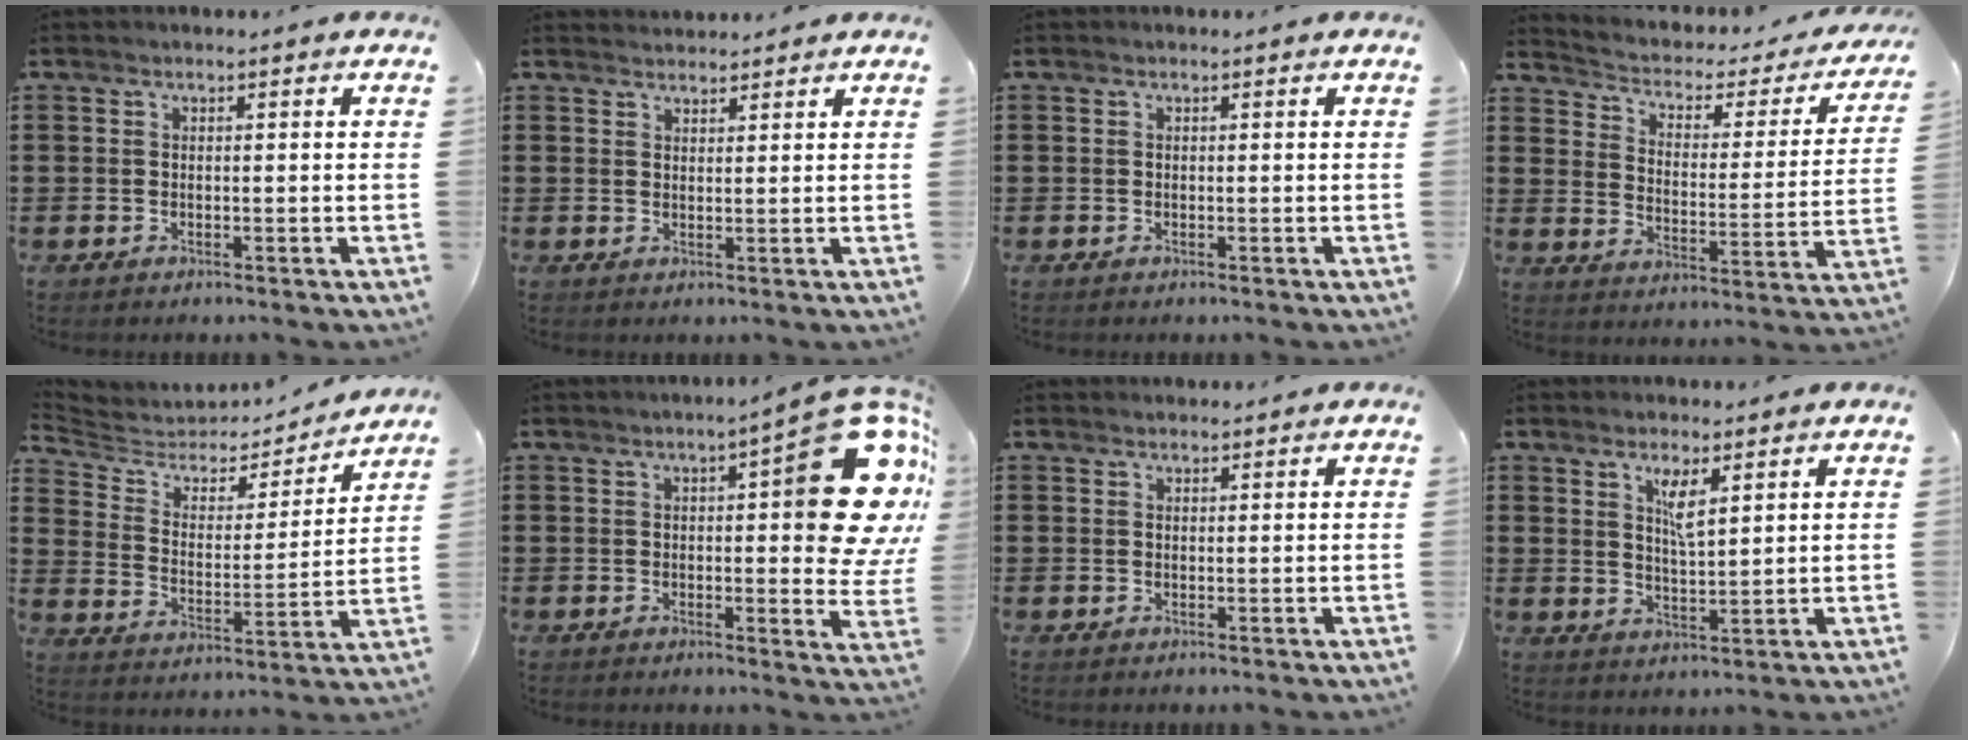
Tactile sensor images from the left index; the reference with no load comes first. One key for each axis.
{"total": 1.6, "fx": 1.6, "fy": 0.2, "fz": -0.2, "tx": -0.001, "ty": 0.001, "tz": 0.032}
{"total": 0.0}
{"total": 2.2, "fx": 1.1, "fy": 1.5, "fz": 1.1, "tx": -0.035, "ty": -0.016, "tz": 0.009}
{"total": 4.6, "fx": 3.9, "fy": 2.3, "fz": 0.9, "tx": -0.049, "ty": -0.025, "tz": 0.059}
{"total": 15.9, "fx": 4.7, "fy": 4.5, "fz": 14.5, "tx": -0.189, "ty": -0.023, "tz": 0.073}
{"total": 0.9, "fx": 0.9, "fy": 0.2, "fz": 0.0, "tx": -0.002, "ty": 0.000, "tz": 0.019}
{"total": 4.3, "fx": 2.6, "fy": 1.1, "fz": 3.3, "tx": -0.063, "ty": 0.000, "tz": 0.043}